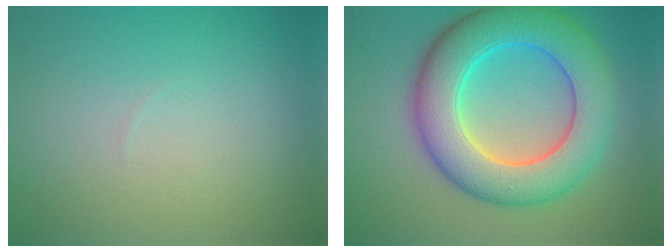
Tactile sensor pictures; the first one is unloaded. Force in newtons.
{"total": 10.2, "press": 10.2, "slide": 0.2}